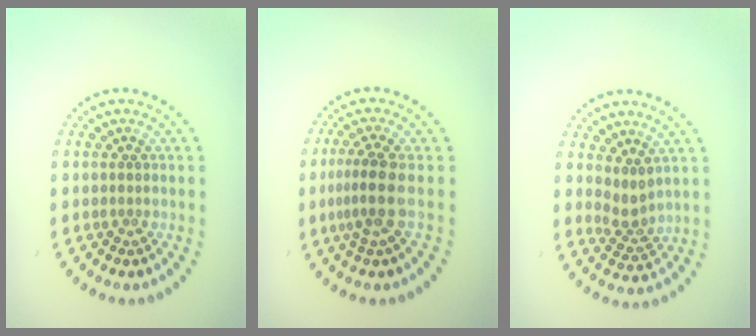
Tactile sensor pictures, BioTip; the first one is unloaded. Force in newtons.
{"total": 2.8, "press": 2.1, "slide": 1.9}
{"total": 2.4, "press": 1.8, "slide": 1.6}